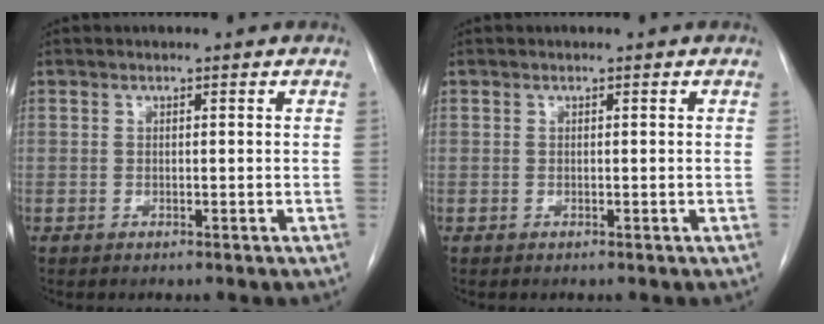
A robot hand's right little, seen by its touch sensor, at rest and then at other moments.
{"total": 0.0}